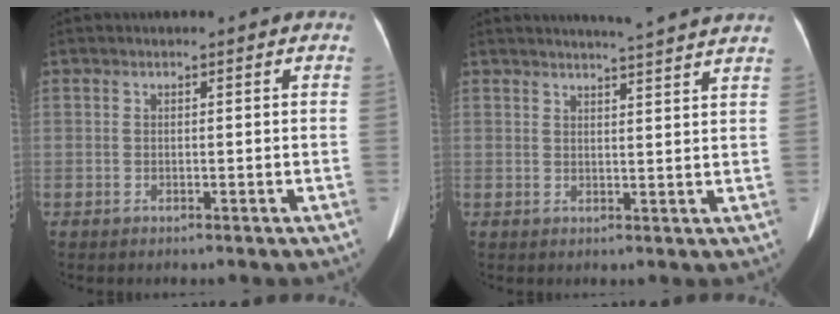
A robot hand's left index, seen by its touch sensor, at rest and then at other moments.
{"total": 9.2, "force": [8.6, -1.0, 3.2], "torque": [-0.046, 0.000, 0.095]}